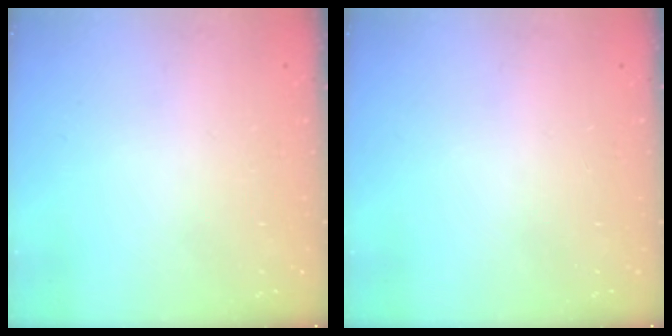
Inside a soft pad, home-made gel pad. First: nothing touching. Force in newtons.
{"total": 0.0}